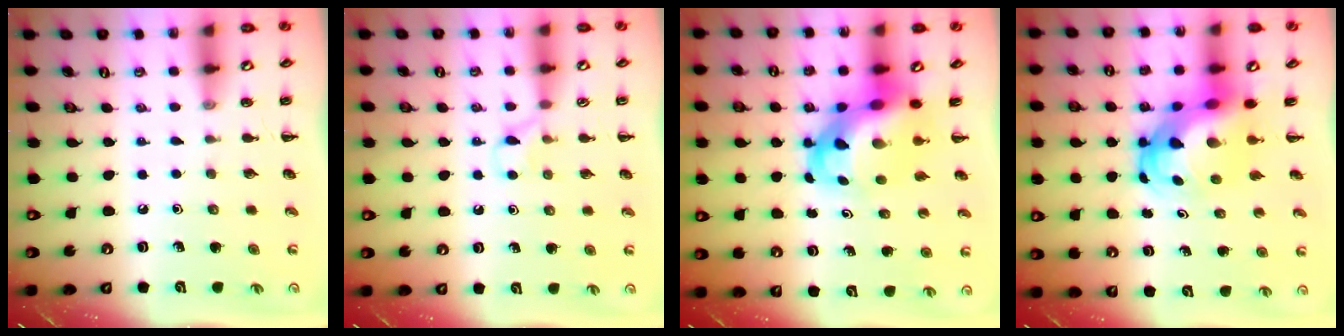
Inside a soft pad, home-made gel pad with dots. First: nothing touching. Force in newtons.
{"total": 5.4, "press": 5.1, "slide": 1.9}
{"total": 7.9, "press": 7.6, "slide": 2.3}
{"total": 7.7, "press": 7.5, "slide": 1.9}